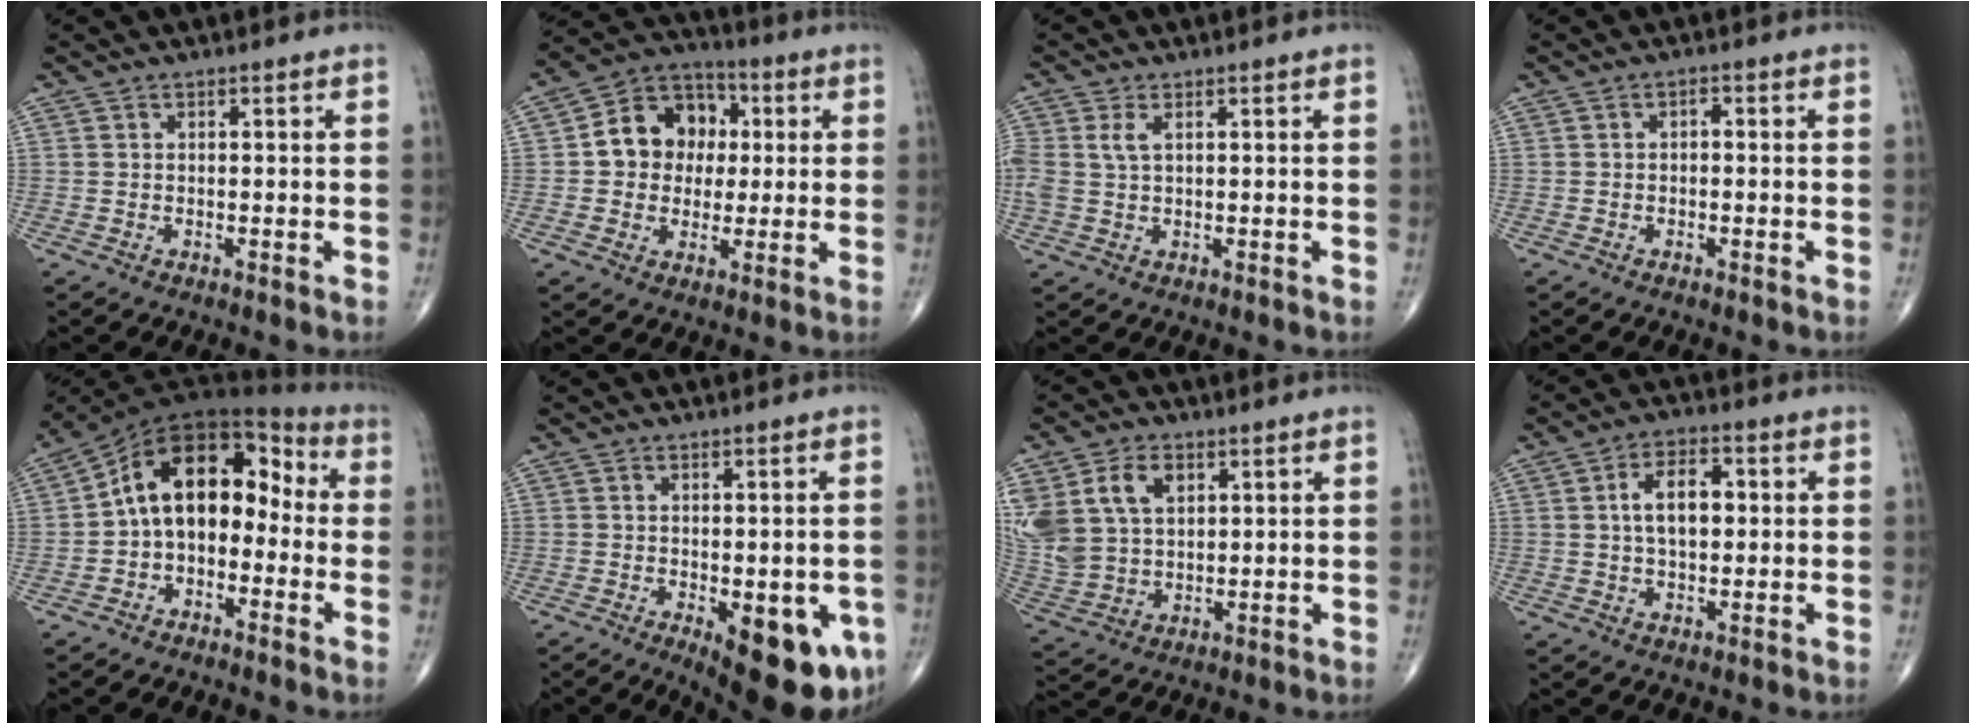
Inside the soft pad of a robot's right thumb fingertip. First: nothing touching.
{"total": 12.6, "force": [1.4, 10.5, 6.8], "torque": [-0.064, 0.019, 0.014]}
{"total": 3.7, "force": [1.1, 2.0, 2.9], "torque": [-0.079, 0.009, 0.025]}
{"total": 1.2, "force": [-0.1, 0.7, 0.9], "torque": [-0.010, 0.005, -0.006]}
{"total": 13.7, "force": [-1.4, 9.1, 10.1], "torque": [-0.134, 0.063, -0.041]}
{"total": 15.0, "force": [-5.0, 6.3, 12.6], "torque": [-0.125, -0.008, -0.049]}
{"total": 17.5, "force": [6.2, 12.5, 10.6], "torque": [-0.249, 0.007, 0.134]}
{"total": 7.2, "force": [1.0, 4.1, 5.9], "torque": [-0.096, 0.011, 0.013]}